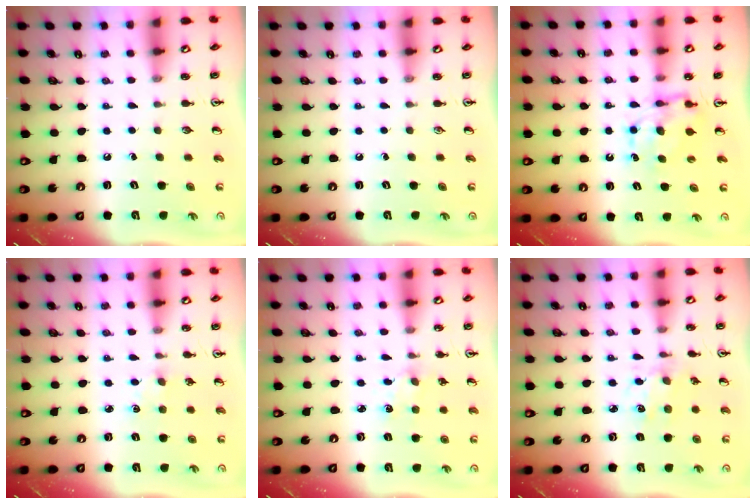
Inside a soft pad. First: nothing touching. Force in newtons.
{"total": 0.0}
{"total": 7.8, "press": 7.8, "slide": 0.3}
{"total": 2.2, "press": 2.2, "slide": 0.4}
{"total": 3.6, "press": 3.6, "slide": 0.5}
{"total": 2.1, "press": 2.0, "slide": 0.6}